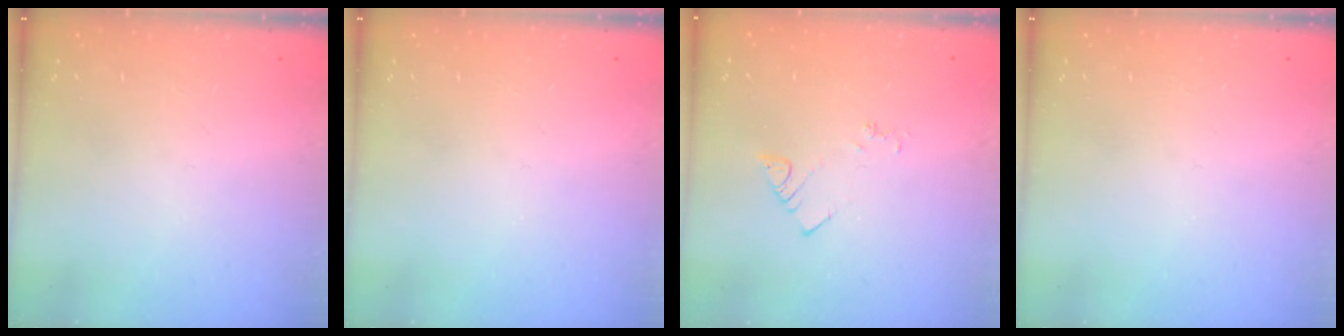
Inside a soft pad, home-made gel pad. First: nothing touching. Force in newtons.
{"total": 0.0}
{"total": 3.0, "press": 3.0, "slide": 0.4}
{"total": 0.0}